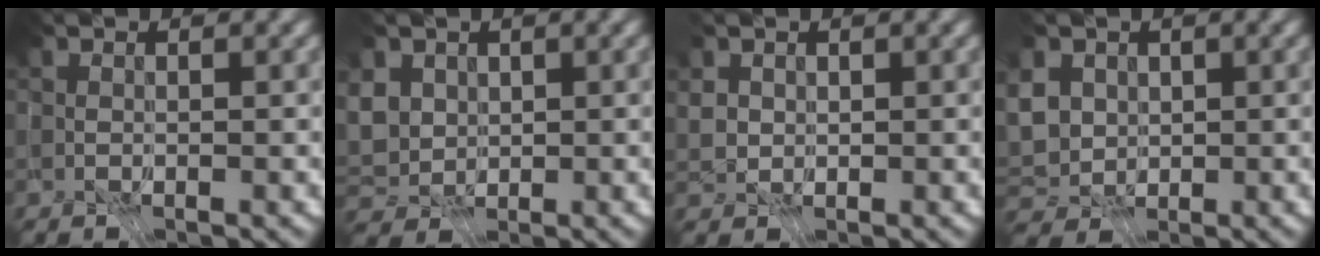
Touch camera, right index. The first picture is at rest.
{"total": 1.9, "force": [-0.1, 1.3, 1.3], "torque": [-0.039, 0.005, -0.002]}
{"total": 0.8, "force": [0.5, 0.5, -0.3], "torque": [-0.009, -0.006, 0.017]}
{"total": 2.6, "force": [-0.3, 1.9, 1.8], "torque": [-0.047, 0.000, -0.005]}